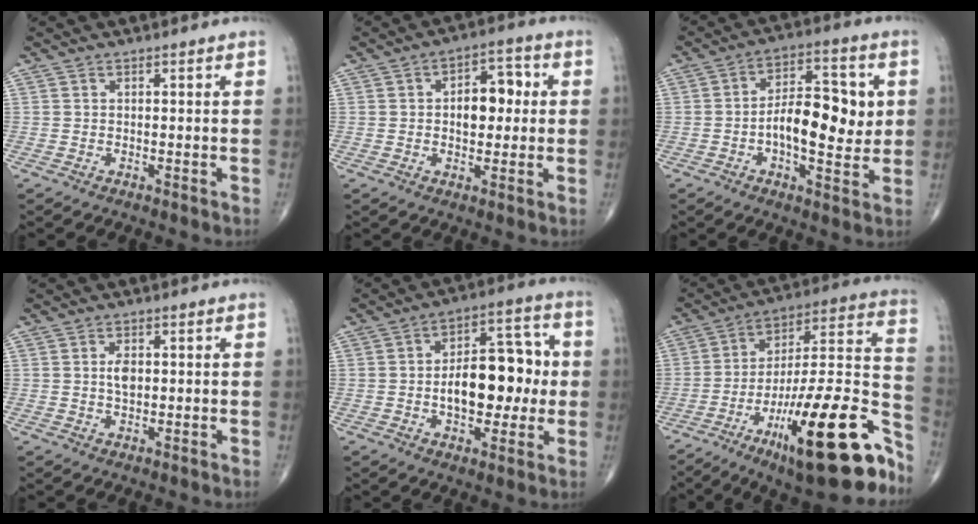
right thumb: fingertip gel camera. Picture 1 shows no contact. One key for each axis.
{"total": 8.2, "fx": 0.8, "fy": 4.9, "fz": 6.5, "tx": -0.067, "ty": 0.015, "tz": 0.006}
{"total": 13.5, "fx": 0.0, "fy": 6.5, "fz": 11.9, "tx": -0.156, "ty": 0.014, "tz": -0.005}
{"total": 2.8, "fx": 0.3, "fy": 1.6, "fz": 2.3, "tx": -0.038, "ty": -0.001, "tz": 0.005}
{"total": 14.9, "fx": -0.7, "fy": 8.4, "fz": 12.3, "tx": -0.146, "ty": 0.031, "tz": -0.013}
{"total": 32.3, "fx": -14.7, "fy": 8.9, "fz": 27.4, "tx": -0.329, "ty": 0.072, "tz": -0.216}